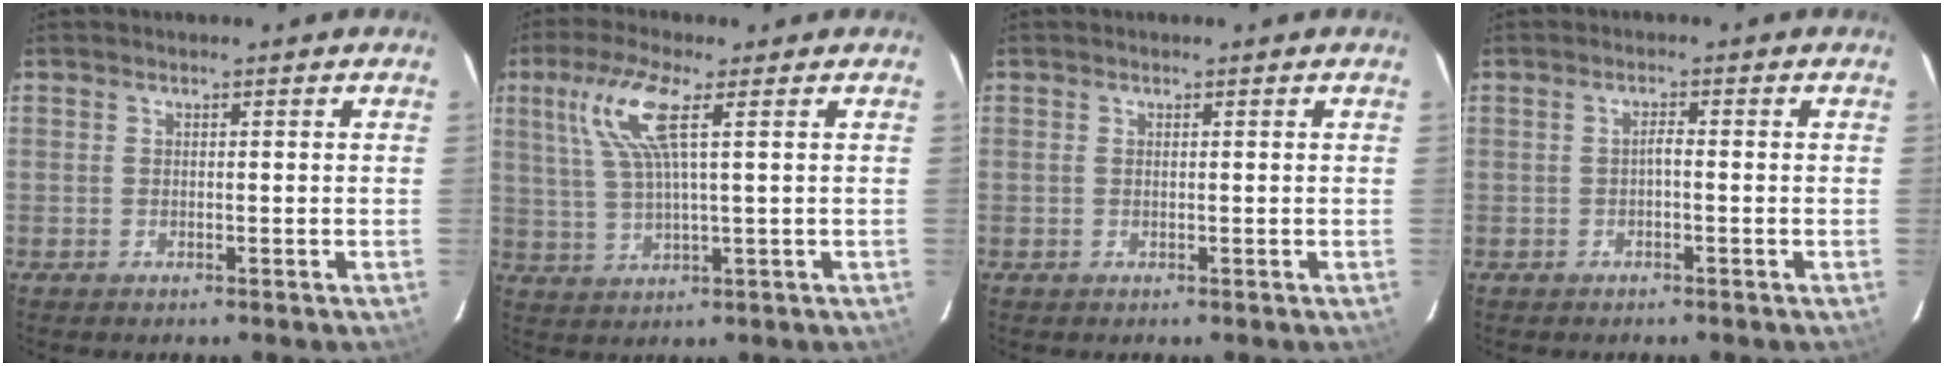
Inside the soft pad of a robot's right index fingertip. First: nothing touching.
{"total": 8.9, "force": [3.6, 1.2, 8.1], "torque": [-0.169, 0.007, 0.078]}
{"total": 0.0}
{"total": 1.0, "force": [-0.5, 0.2, 0.9], "torque": [-0.018, 0.006, -0.009]}